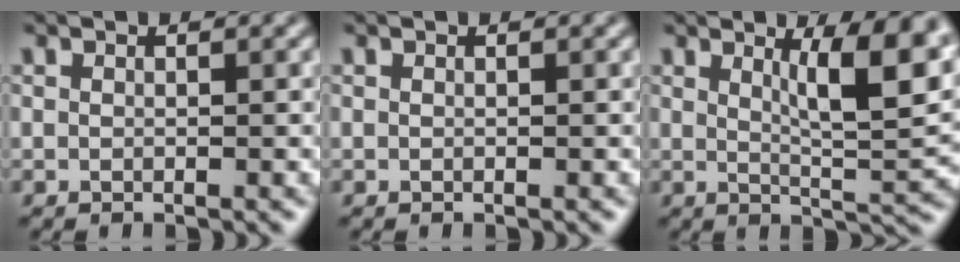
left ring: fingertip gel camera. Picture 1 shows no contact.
{"total": 0.0}
{"total": 7.6, "force": [2.9, 2.0, 6.7], "torque": [-0.087, -0.006, 0.047]}